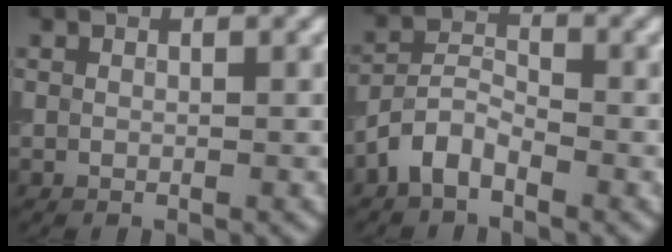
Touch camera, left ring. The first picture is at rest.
{"total": 3.3, "force": [-2.2, 1.6, 1.8], "torque": [-0.035, 0.011, -0.054]}